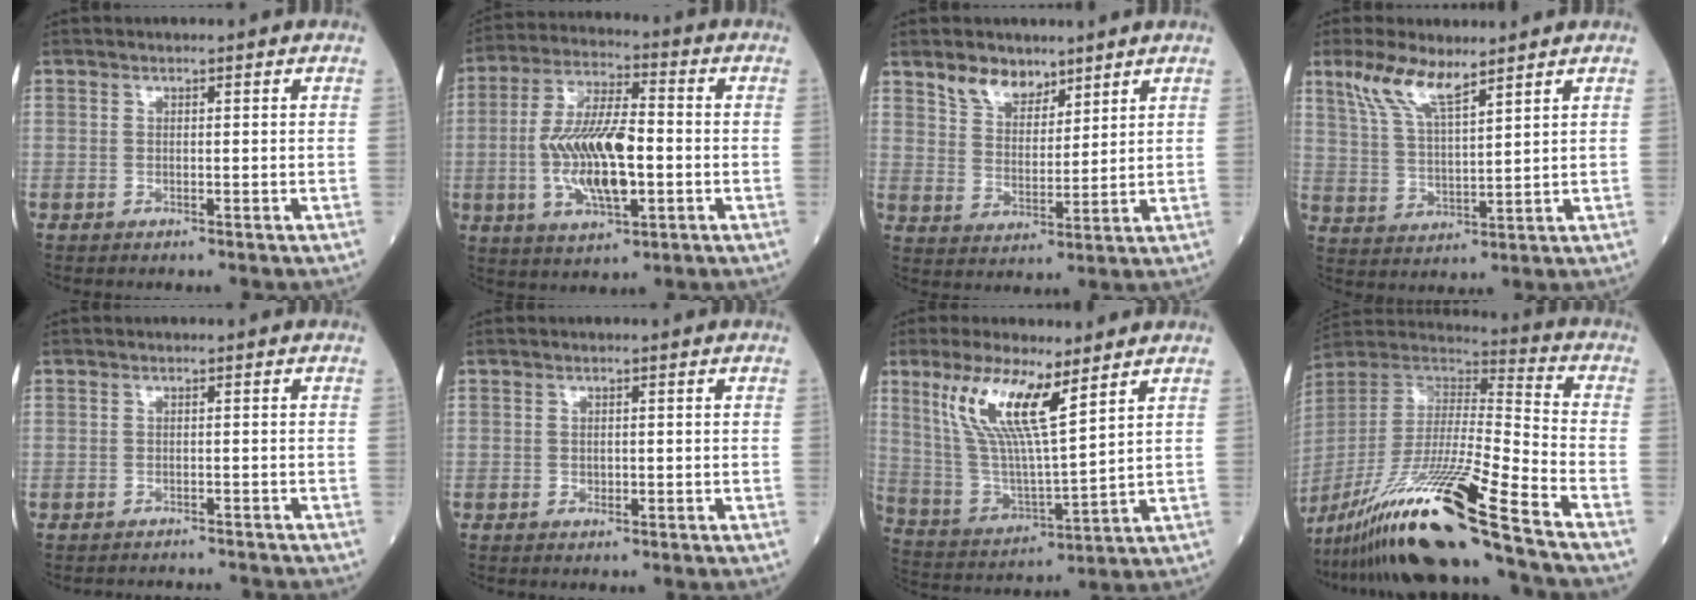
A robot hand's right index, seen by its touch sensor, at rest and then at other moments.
{"total": 12.9, "force": [-1.7, 3.7, 12.2], "torque": [-0.242, 0.003, -0.026]}
{"total": 5.9, "force": [4.6, 3.1, 2.2], "torque": [-0.042, 0.002, 0.094]}
{"total": 7.7, "force": [5.5, 1.3, 5.3], "torque": [-0.119, 0.005, 0.115]}
{"total": 4.7, "force": [-4.6, 0.6, 0.2], "torque": [0.004, 0.001, -0.055]}
{"total": 0.8, "force": [-0.2, 0.5, 0.6], "torque": [-0.012, 0.000, 0.001]}
{"total": 13.1, "force": [7.0, 2.0, 10.8], "torque": [-0.232, 0.002, 0.142]}
{"total": 25.8, "force": [-19.0, -1.2, 17.3], "torque": [-0.330, -0.050, -0.352]}